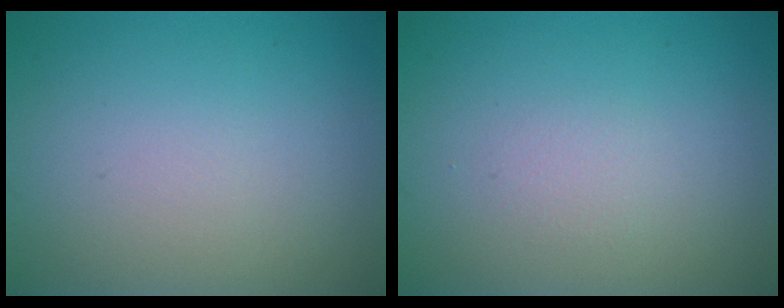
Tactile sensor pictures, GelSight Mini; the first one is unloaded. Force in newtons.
{"total": 0.9, "press": 0.9, "slide": 0.1}